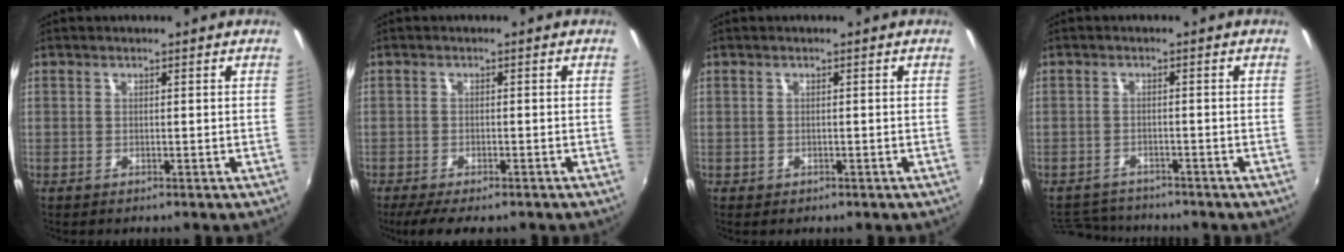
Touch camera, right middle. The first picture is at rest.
{"total": 6.0, "force": [-4.7, 1.6, 3.5], "torque": [-0.082, -0.023, -0.076]}
{"total": 0.6, "force": [-0.2, 0.6, 0.1], "torque": [-0.001, 0.000, 0.000]}
{"total": 5.9, "force": [-5.6, 1.7, 0.8], "torque": [-0.033, 0.003, -0.091]}